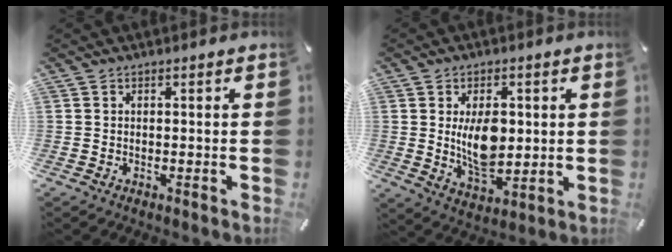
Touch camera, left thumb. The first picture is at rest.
{"total": 10.5, "force": [1.3, 6.5, 8.2], "torque": [-0.134, -0.009, 0.020]}